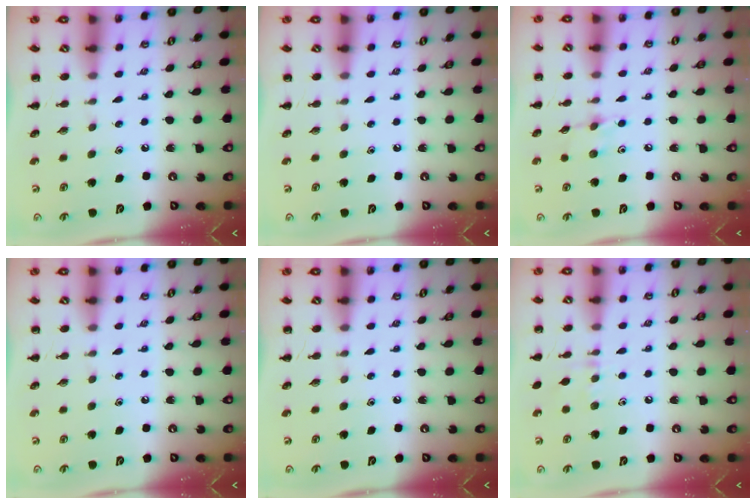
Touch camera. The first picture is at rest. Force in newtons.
{"total": 0.0}
{"total": 5.1, "press": 5.0, "slide": 1.0}
{"total": 0.0}
{"total": 0.0}
{"total": 5.1, "press": 4.8, "slide": 1.7}